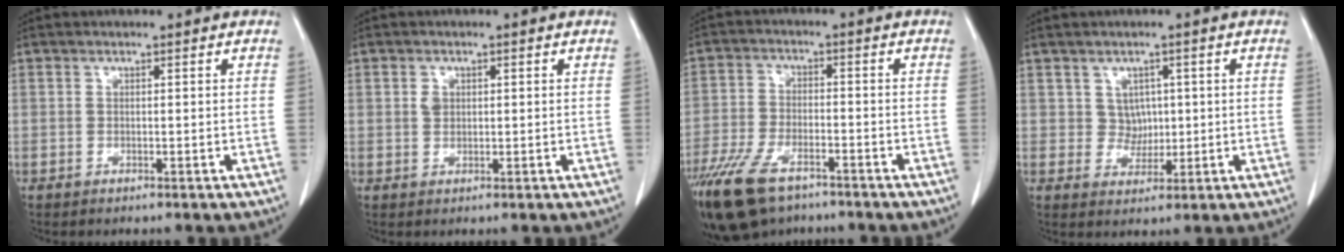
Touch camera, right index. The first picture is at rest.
{"total": 1.5, "force": [0.4, 1.2, 0.9], "torque": [-0.015, 0.003, 0.007]}
{"total": 12.5, "force": [-8.8, 5.1, 7.3], "torque": [-0.151, -0.016, -0.154]}
{"total": 3.1, "force": [0.7, 2.9, 0.9], "torque": [-0.008, 0.003, 0.012]}